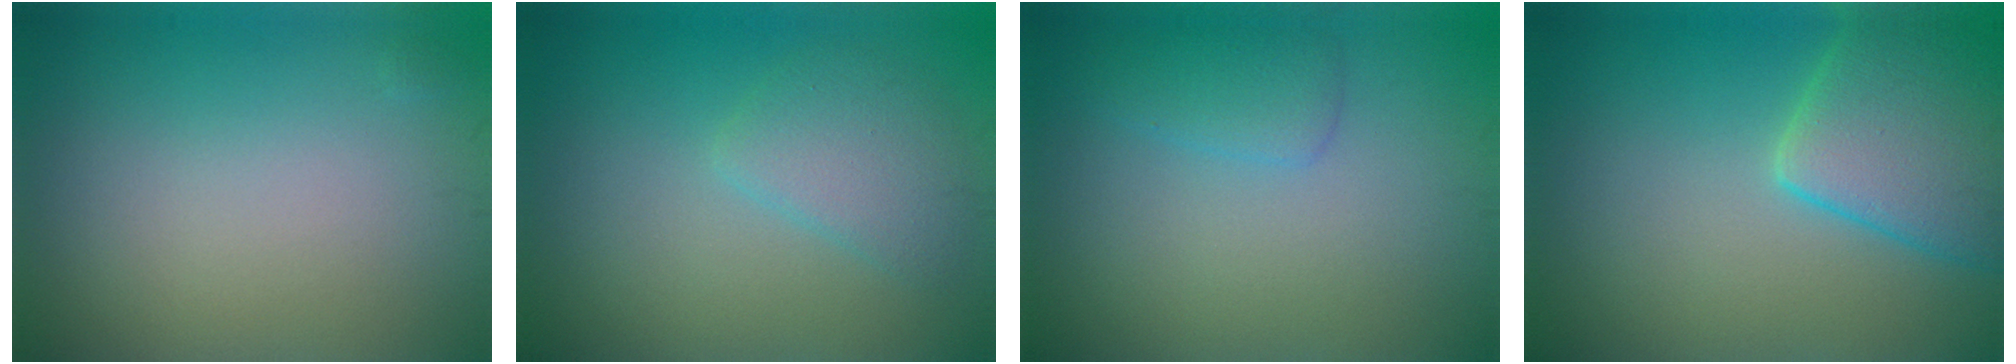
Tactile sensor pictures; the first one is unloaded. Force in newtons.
{"total": 2.7, "press": 2.7, "slide": 0.2}
{"total": 1.9, "press": 1.9, "slide": 0.2}
{"total": 6.9, "press": 6.9, "slide": 0.5}